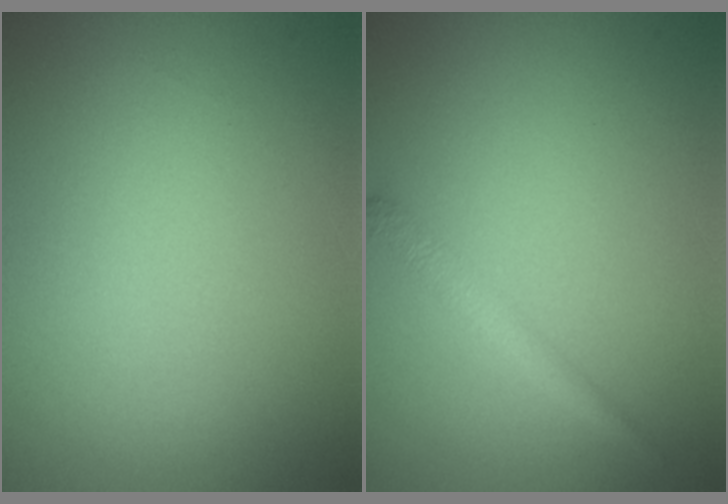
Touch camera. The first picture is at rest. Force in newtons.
{"total": 1.6, "press": 1.6, "slide": 0.0}